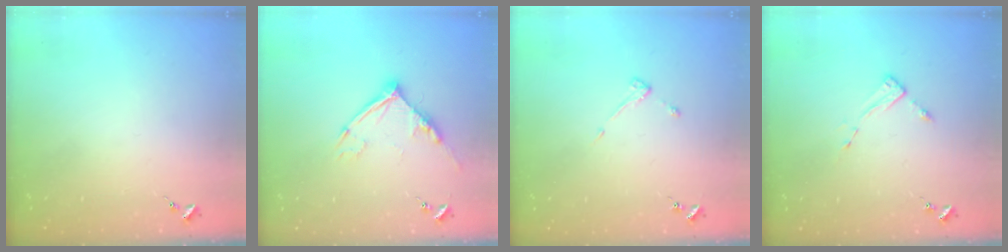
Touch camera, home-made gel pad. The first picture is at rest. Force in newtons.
{"total": 10.7, "press": 10.6, "slide": 1.1}
{"total": 2.9, "press": 2.9, "slide": 0.5}
{"total": 2.6, "press": 2.6, "slide": 0.4}